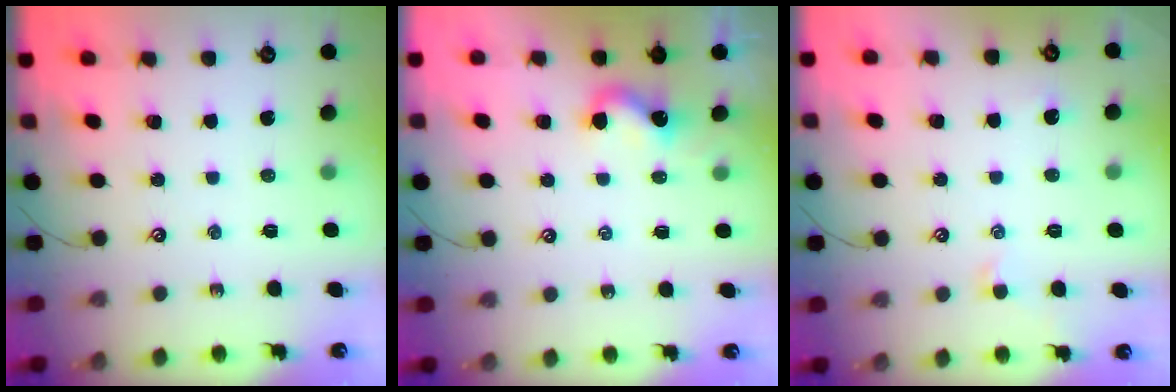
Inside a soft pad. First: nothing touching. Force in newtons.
{"total": 3.7, "press": 3.7, "slide": 0.4}
{"total": 0.7, "press": 0.1, "slide": 0.7}